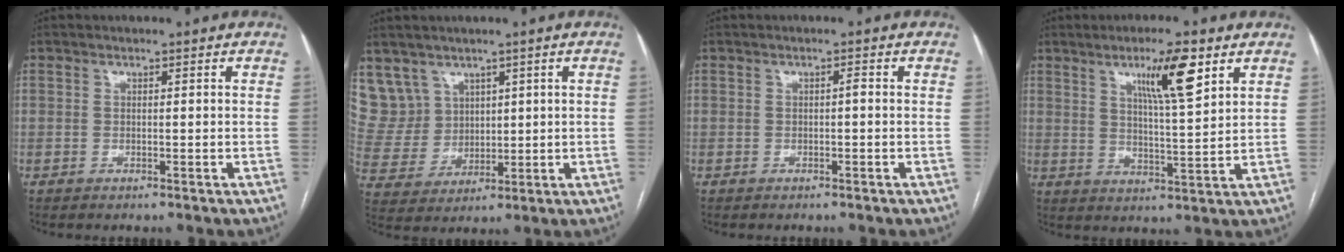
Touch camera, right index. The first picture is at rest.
{"total": 8.3, "force": [5.1, 6.6, 0.3], "torque": [-0.018, 0.028, 0.120]}
{"total": 0.7, "force": [-0.1, 0.1, 0.7], "torque": [-0.011, 0.002, -0.003]}
{"total": 9.1, "force": [4.9, 0.6, 7.7], "torque": [-0.130, -0.003, 0.081]}